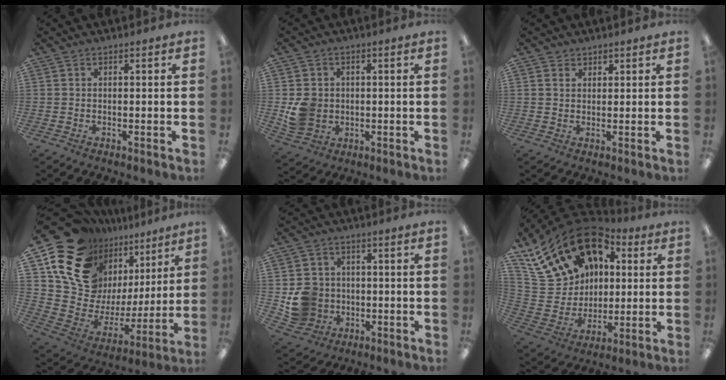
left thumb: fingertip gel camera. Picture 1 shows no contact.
{"total": 6.7, "force": [-0.2, 6.2, 2.7], "torque": [-0.051, 0.011, -0.001]}
{"total": 1.7, "force": [1.3, 1.1, 0.1], "torque": [0.006, -0.004, 0.022]}
{"total": 19.8, "force": [13.9, 12.3, 7.0], "torque": [-0.140, -0.105, 0.272]}
{"total": 8.9, "force": [-0.7, 8.6, 2.4], "torque": [-0.066, 0.012, -0.001]}
{"total": 23.3, "force": [11.8, 16.4, 11.6], "torque": [-0.220, -0.051, 0.230]}